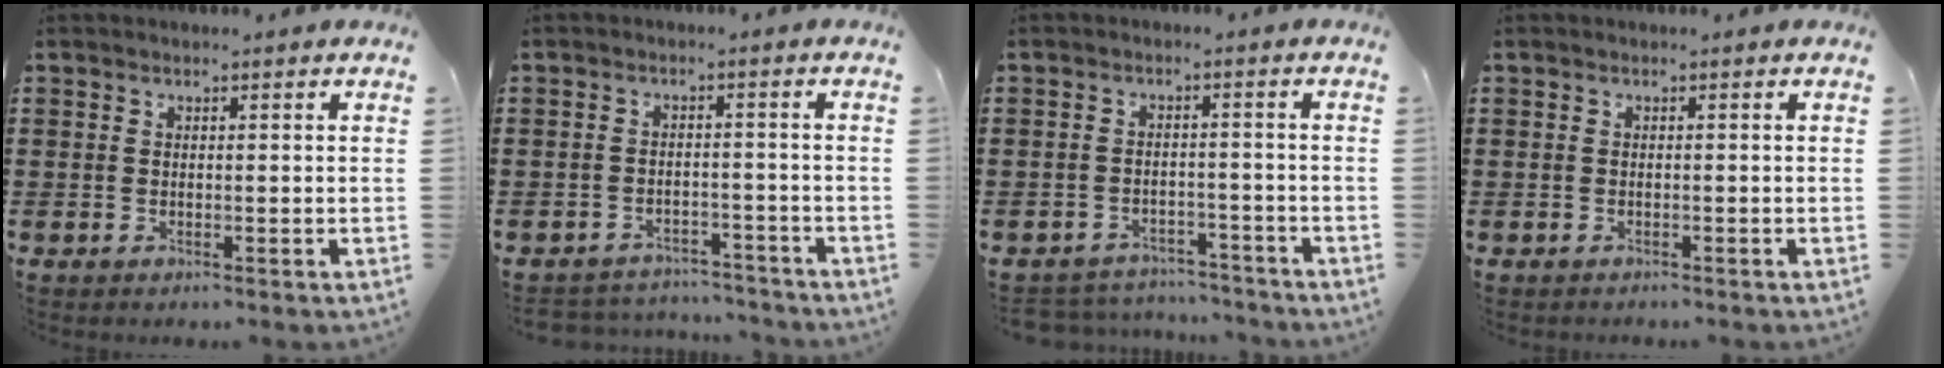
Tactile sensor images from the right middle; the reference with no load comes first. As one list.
[{"total": 3.2, "force": [-3.2, 0.6, 0.0], "torque": [-0.006, 0.002, -0.069]}, {"total": 3.6, "force": [-3.5, 0.6, -0.1], "torque": [-0.006, 0.002, -0.076]}, {"total": 0.5, "force": [-0.5, 0.2, -0.1], "torque": [0.002, 0.004, -0.012]}]